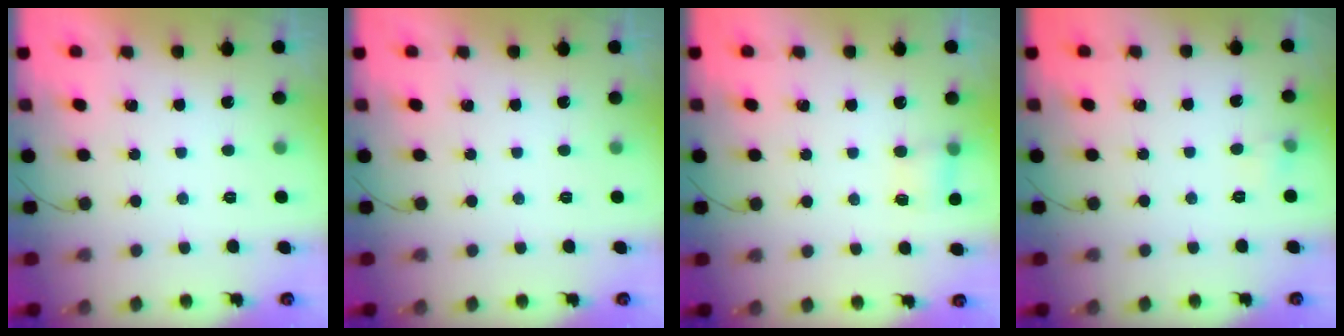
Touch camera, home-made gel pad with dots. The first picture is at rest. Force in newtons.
{"total": 0.0}
{"total": 4.3, "press": 4.2, "slide": 1.2}
{"total": 3.7, "press": 3.5, "slide": 1.2}